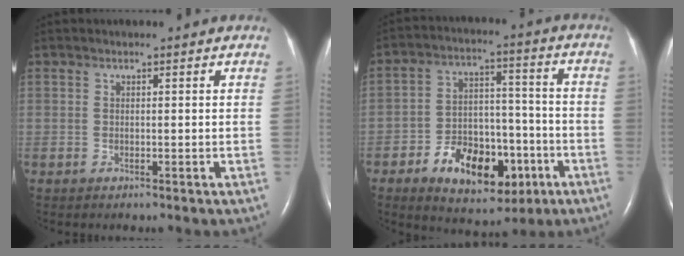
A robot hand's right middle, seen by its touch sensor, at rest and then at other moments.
{"total": 13.9, "force": [-6.3, 7.6, 9.7], "torque": [-0.157, 0.019, -0.090]}